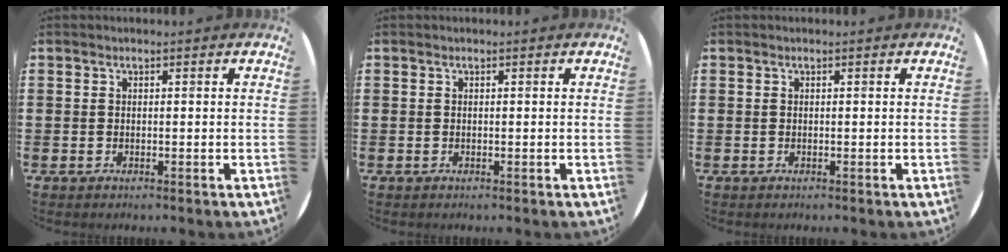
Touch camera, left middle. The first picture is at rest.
{"total": 0.0}
{"total": 0.0}